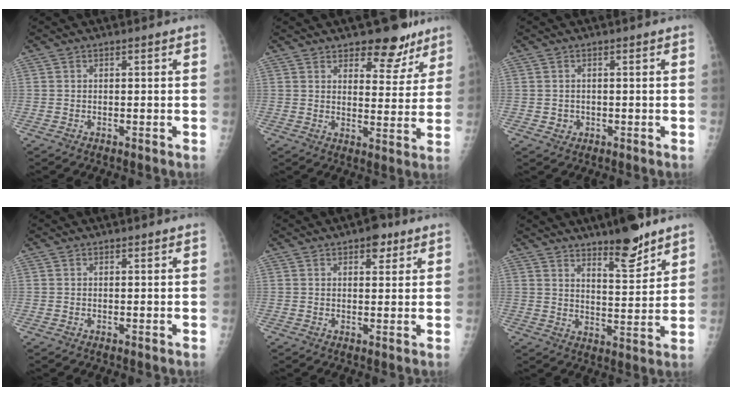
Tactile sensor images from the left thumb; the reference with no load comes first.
{"total": 9.1, "force": [6.6, 4.4, 4.4], "torque": [-0.016, -0.038, 0.092]}
{"total": 1.5, "force": [-0.2, 1.5, 0.3], "torque": [-0.001, 0.003, 0.002]}
{"total": 0.0}
{"total": 4.0, "force": [2.4, 2.2, 2.4], "torque": [-0.013, -0.007, 0.028]}
{"total": 9.8, "force": [7.3, 2.5, 6.0], "torque": [-0.072, -0.057, 0.118]}